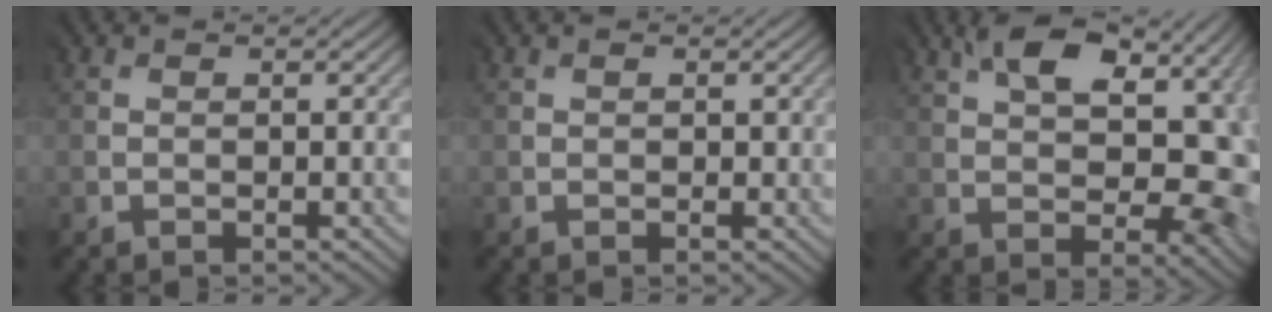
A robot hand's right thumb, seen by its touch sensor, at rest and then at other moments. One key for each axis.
{"total": 0.7, "fx": 0.2, "fy": 0.7, "fz": 0.3, "tx": -0.004, "ty": -0.001, "tz": 0.005}
{"total": 13.1, "fx": 3.6, "fy": 7.3, "fz": 10.3, "tx": -0.135, "ty": 0.012, "tz": 0.064}